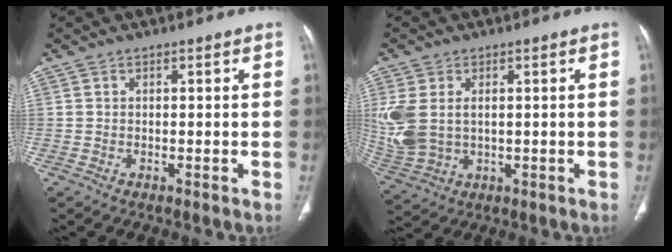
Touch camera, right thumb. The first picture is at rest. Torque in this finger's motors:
{"motor_torque": [0.32, -0.08, 1.01, 0.39, 0.22]}